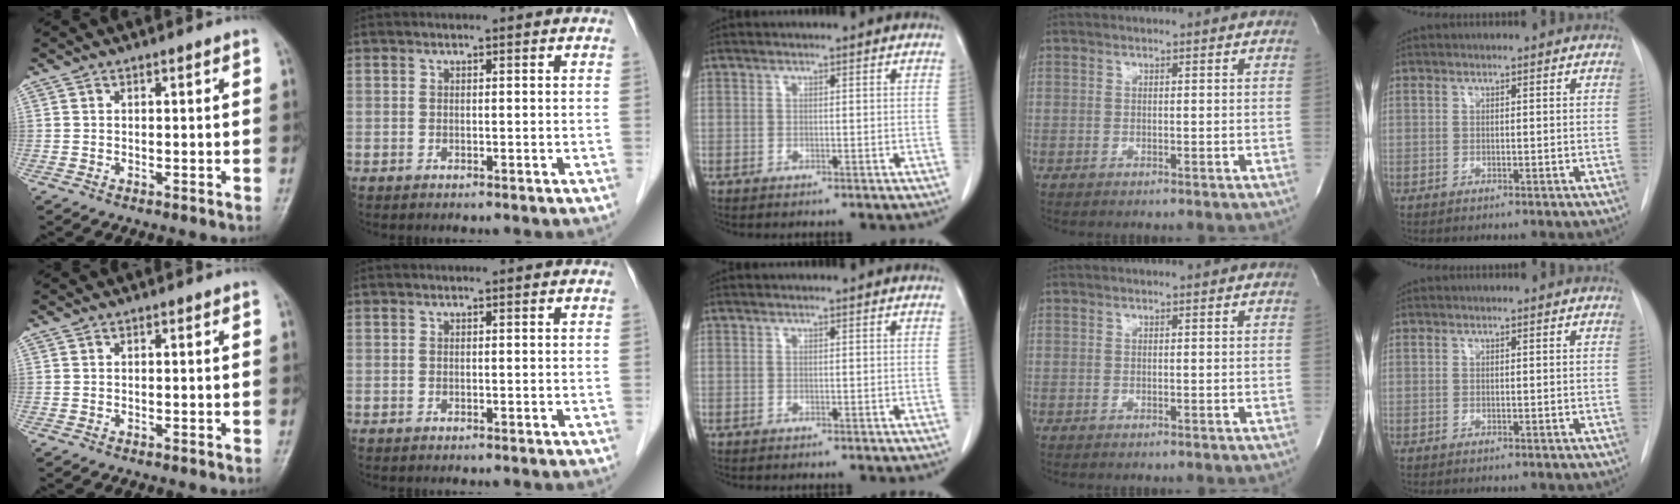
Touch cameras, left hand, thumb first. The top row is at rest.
{}